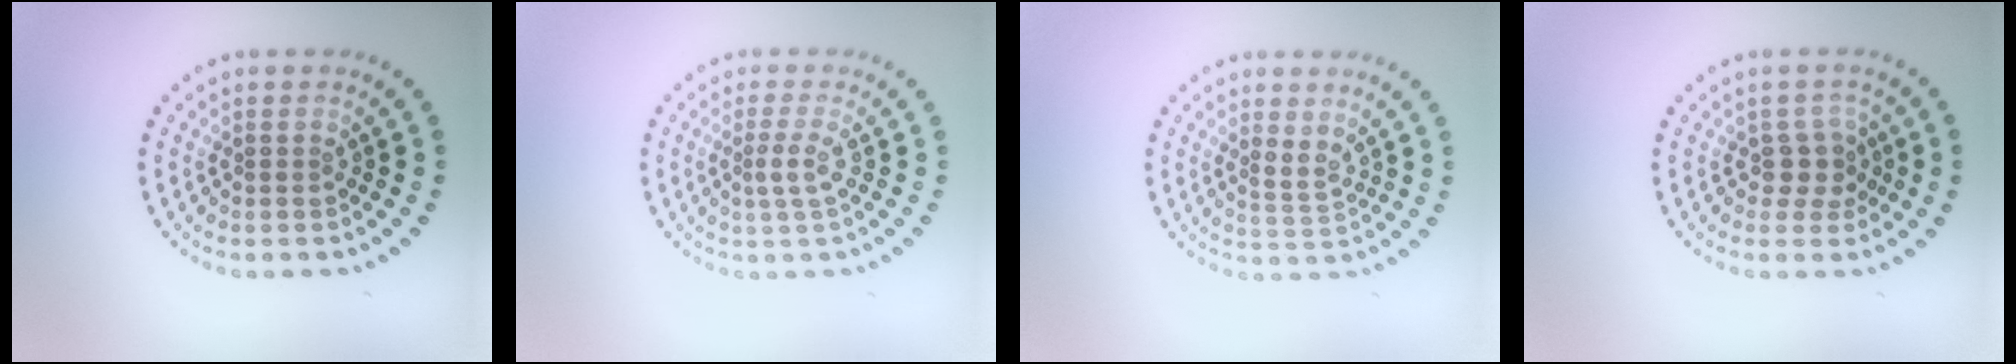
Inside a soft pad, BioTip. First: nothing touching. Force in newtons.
{"total": 1.7, "press": 1.3, "slide": 1.1}
{"total": 1.6, "press": 1.3, "slide": 1.0}
{"total": 2.2, "press": 1.9, "slide": 1.2}